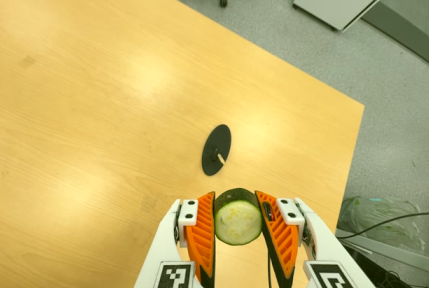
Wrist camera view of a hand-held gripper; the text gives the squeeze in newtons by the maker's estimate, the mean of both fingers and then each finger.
{"total": 13.5, "left": 12.7, "right": 14.3}